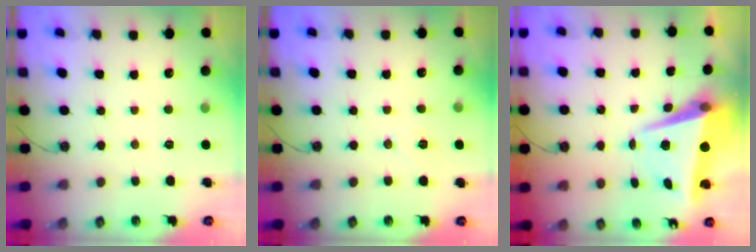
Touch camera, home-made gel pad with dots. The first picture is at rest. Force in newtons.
{"total": 6.5, "press": 4.7, "slide": 4.4}
{"total": 7.9, "press": 7.7, "slide": 1.7}